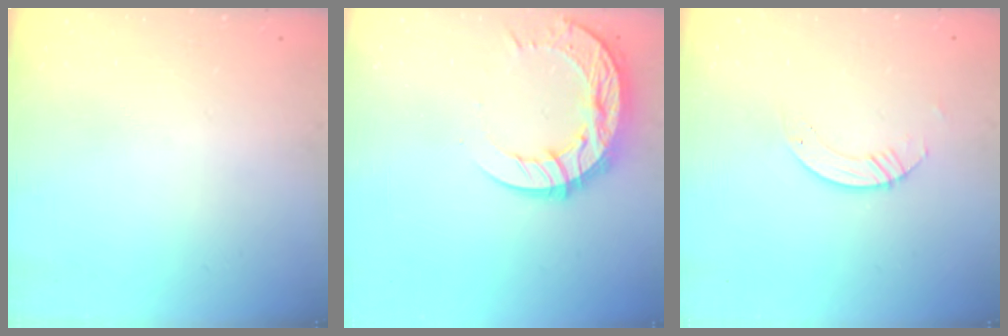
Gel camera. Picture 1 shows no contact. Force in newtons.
{"total": 14.0, "press": 14.0, "slide": 1.3}
{"total": 3.8, "press": 3.8, "slide": 0.4}